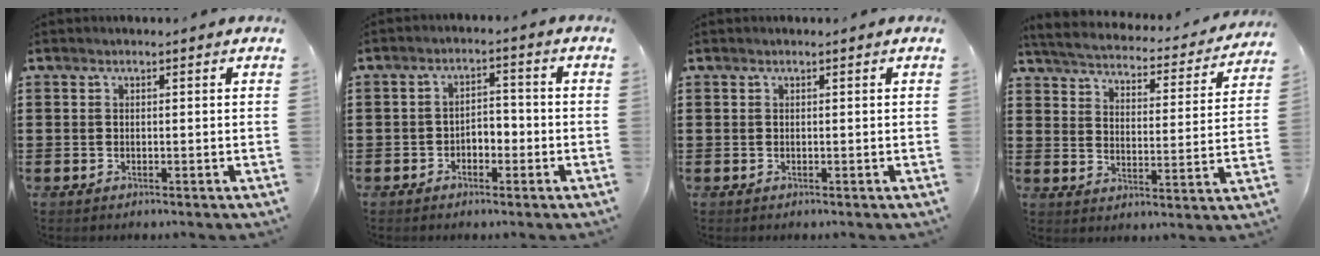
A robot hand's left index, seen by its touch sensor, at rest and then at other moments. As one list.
[{"total": 2.7, "force": [-1.9, 1.5, 1.1], "torque": [-0.025, 0.008, -0.042]}, {"total": 0.0}, {"total": 3.5, "force": [3.5, 0.1, 0.7], "torque": [-0.037, -0.030, 0.051]}]